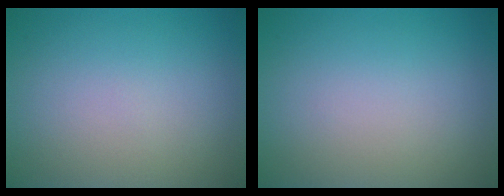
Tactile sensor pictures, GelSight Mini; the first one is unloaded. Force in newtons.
{"total": 0.0}